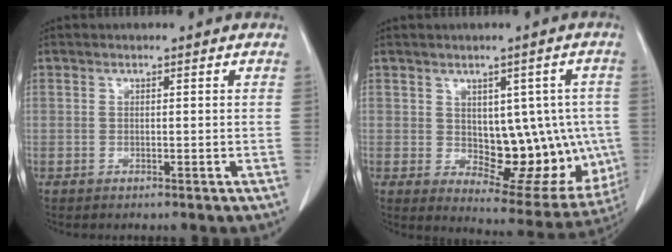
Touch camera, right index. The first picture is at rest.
{"total": 14.9, "force": [-0.6, 7.8, 12.7], "torque": [-0.146, 0.005, 0.019]}